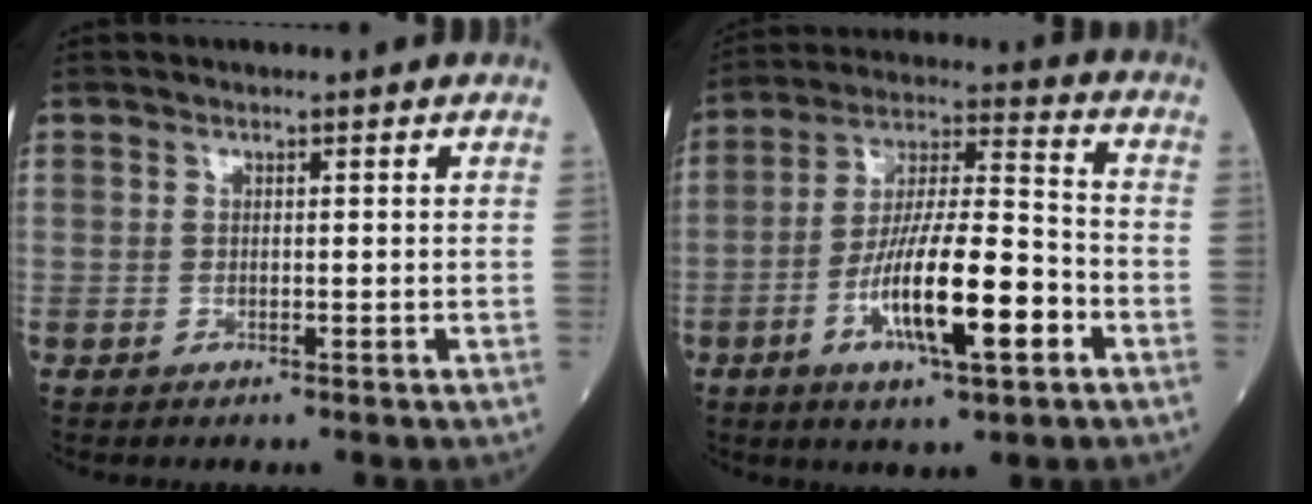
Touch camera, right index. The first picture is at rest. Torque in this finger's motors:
{"motor_torque": [1.83, -0.32, 1.06, 0.21]}